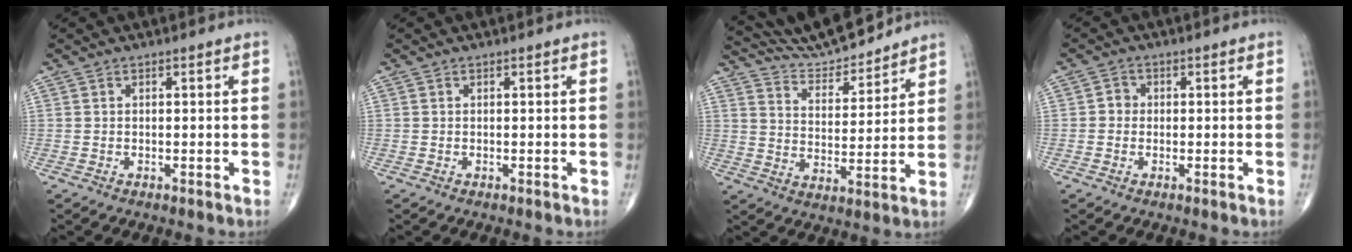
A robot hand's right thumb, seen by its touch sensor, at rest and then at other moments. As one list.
[{"total": 0.0}, {"total": 12.1, "force": [11.6, 1.1, 3.0], "torque": [-0.039, -0.057, 0.206]}, {"total": 2.0, "force": [-0.2, 1.8, 0.7], "torque": [0.002, 0.007, -0.009]}]